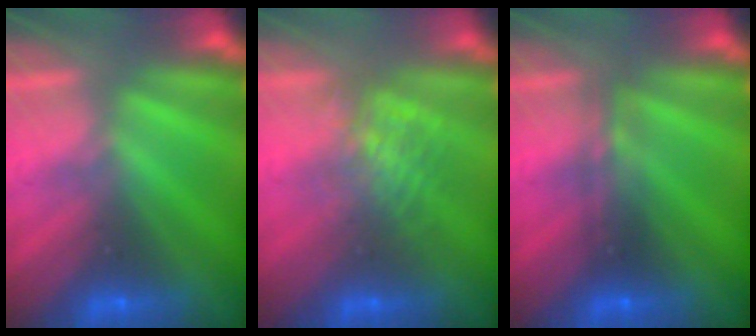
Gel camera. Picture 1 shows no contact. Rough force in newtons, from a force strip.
{"total": 4.1}
{"total": 2.3}